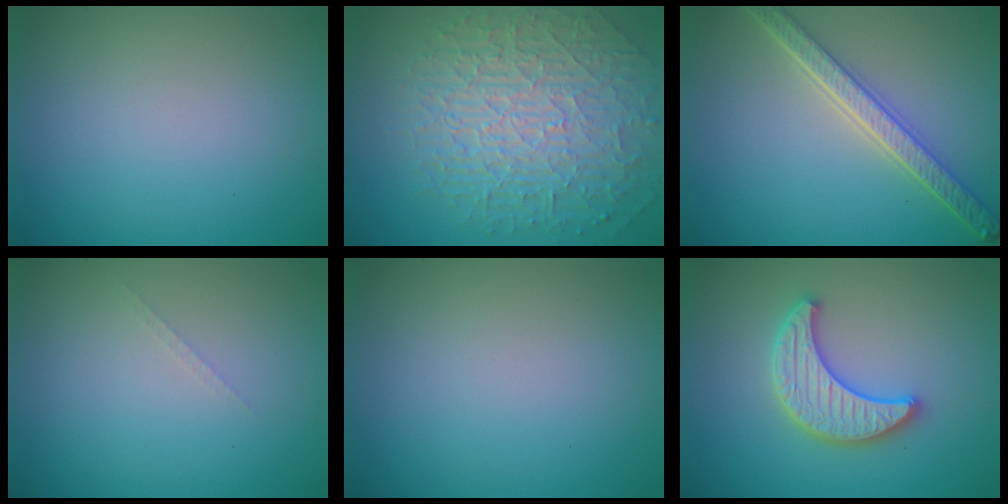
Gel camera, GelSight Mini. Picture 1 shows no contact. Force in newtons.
{"total": 9.6, "press": 6.2, "slide": 7.4}
{"total": 4.9, "press": 3.8, "slide": 3.1}
{"total": 0.6, "press": 0.6, "slide": 0.1}
{"total": 0.0}
{"total": 4.0, "press": 3.9, "slide": 0.8}